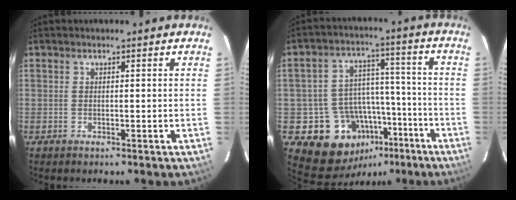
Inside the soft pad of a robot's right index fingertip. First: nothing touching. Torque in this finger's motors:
{"motor_torque": [0.65, -0.76, 0.08, -0.07]}